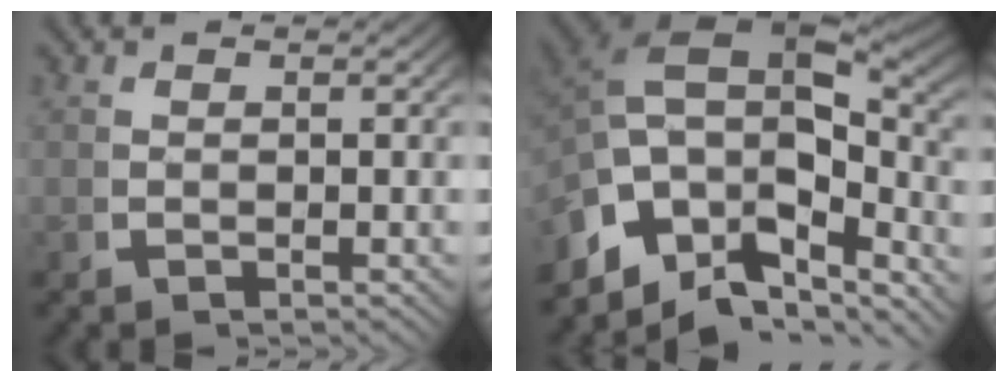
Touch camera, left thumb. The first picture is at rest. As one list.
[{"total": 14.3, "force": [-1.3, 9.6, 10.5], "torque": [-0.203, -0.032, -0.006]}]